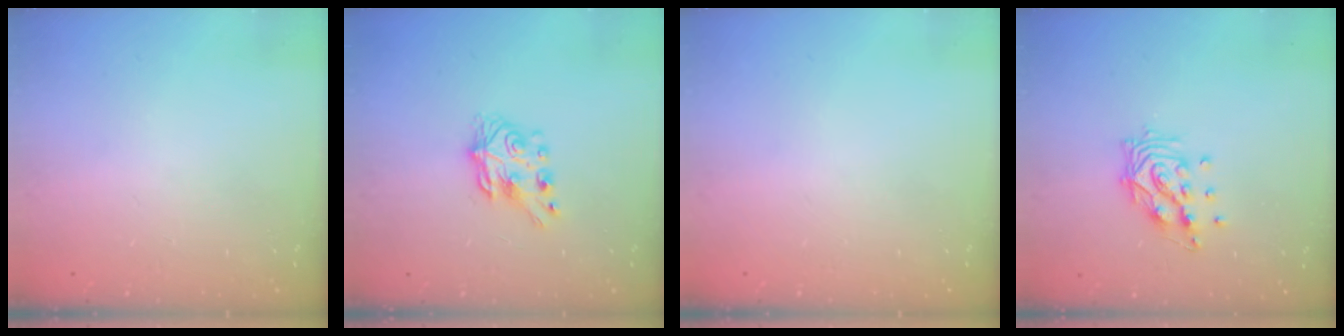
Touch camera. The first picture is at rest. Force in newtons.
{"total": 6.9, "press": 6.9, "slide": 0.3}
{"total": 0.0}
{"total": 10.8, "press": 10.8, "slide": 0.7}